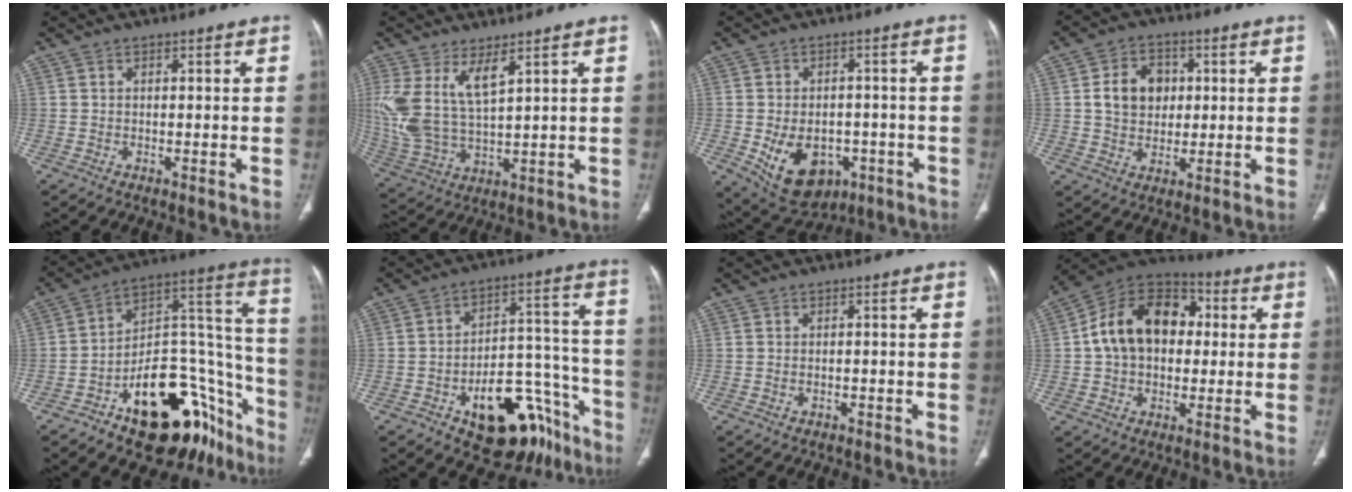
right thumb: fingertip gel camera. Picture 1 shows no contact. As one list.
[{"total": 11.9, "force": [5.4, 4.9, 9.4], "torque": [-0.210, -0.024, 0.123]}, {"total": 13.0, "force": [-4.4, 9.2, 8.1], "torque": [-0.109, 0.015, -0.045]}, {"total": 9.3, "force": [1.4, 7.4, 5.5], "torque": [-0.061, 0.002, 0.023]}, {"total": 30.1, "force": [-16.4, 15.1, 20.3], "torque": [-0.181, 0.122, -0.231]}, {"total": 21.1, "force": [-11.6, 11.0, 13.7], "torque": [-0.116, 0.100, -0.157]}, {"total": 0.6, "force": [-0.3, 0.4, 0.4], "torque": [-0.012, 0.005, -0.001]}, {"total": 18.1, "force": [2.0, 12.8, 12.6], "torque": [-0.179, 0.034, 0.026]}]